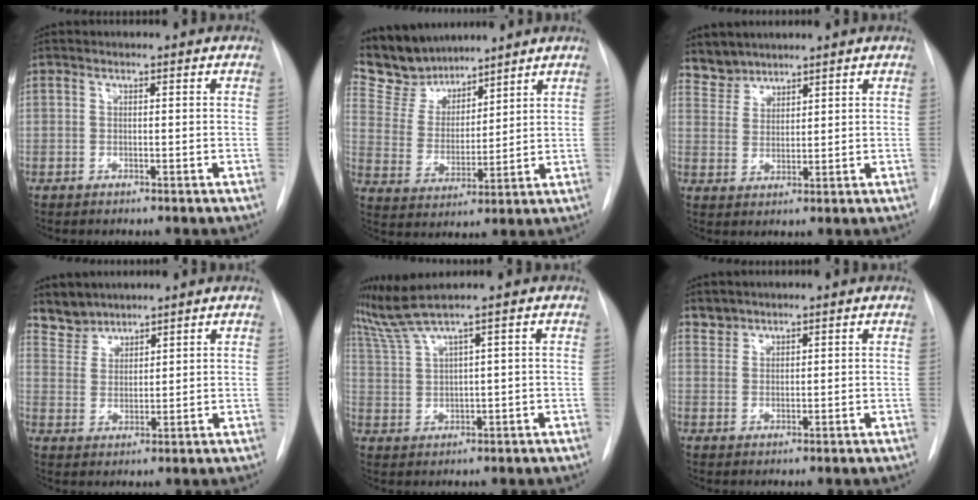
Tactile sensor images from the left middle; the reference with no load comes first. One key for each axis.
{"total": 9.4, "fx": 8.7, "fy": 3.3, "fz": 1.0, "tx": -0.032, "ty": 0.014, "tz": 0.181}
{"total": 3.9, "fx": 3.6, "fy": 1.3, "fz": -0.6, "tx": 0.017, "ty": 0.007, "tz": 0.075}
{"total": 4.5, "fx": 4.2, "fy": 1.6, "fz": -0.4, "tx": 0.011, "ty": 0.009, "tz": 0.090}
{"total": 3.0, "fx": 2.1, "fy": -0.3, "fz": 2.2, "tx": -0.061, "ty": 0.023, "tz": 0.051}
{"total": 2.0, "fx": 1.8, "fy": 0.8, "fz": -0.4, "tx": 0.012, "ty": 0.007, "tz": 0.032}